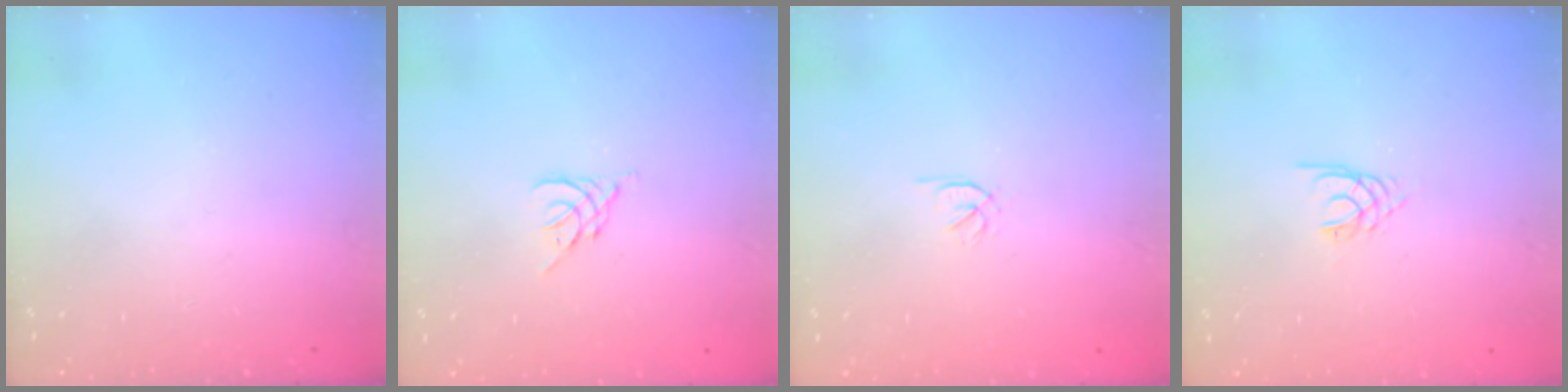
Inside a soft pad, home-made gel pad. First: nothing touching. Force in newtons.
{"total": 2.6, "press": 2.5, "slide": 0.7}
{"total": 0.5, "press": 0.4, "slide": 0.4}
{"total": 2.7, "press": 2.6, "slide": 0.4}